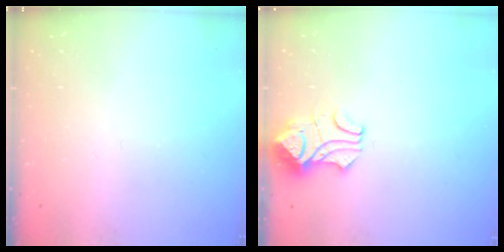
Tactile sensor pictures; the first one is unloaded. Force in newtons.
{"total": 3.3, "press": 3.2, "slide": 1.0}